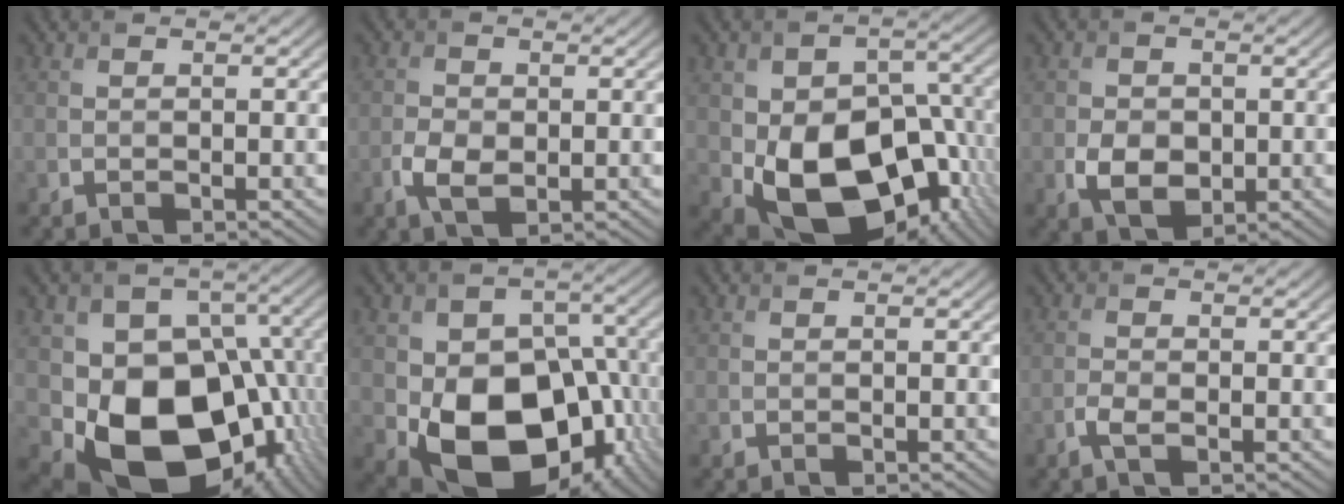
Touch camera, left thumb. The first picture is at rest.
{"total": 3.3, "force": [-0.8, 2.1, 2.4], "torque": [-0.056, -0.006, -0.018]}
{"total": 16.6, "force": [-4.3, 11.2, 11.5], "torque": [-0.174, -0.034, -0.052]}
{"total": 4.3, "force": [-0.8, 3.2, 2.7], "torque": [-0.056, -0.010, -0.015]}
{"total": 17.3, "force": [-3.7, 12.9, 10.9], "torque": [-0.150, -0.042, -0.040]}
{"total": 15.7, "force": [-4.0, 11.1, 10.4], "torque": [-0.156, -0.032, -0.057]}
{"total": 0.0}
{"total": 1.9, "force": [-0.9, 0.8, 1.5], "torque": [-0.034, -0.001, -0.021]}